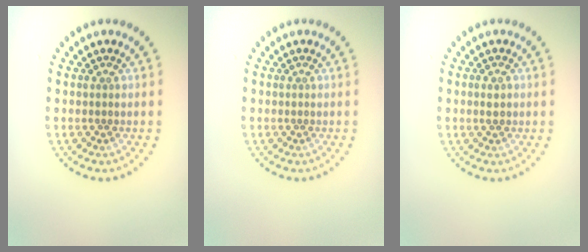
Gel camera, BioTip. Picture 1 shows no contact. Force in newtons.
{"total": 0.0}
{"total": 1.1, "press": 1.1, "slide": 0.1}